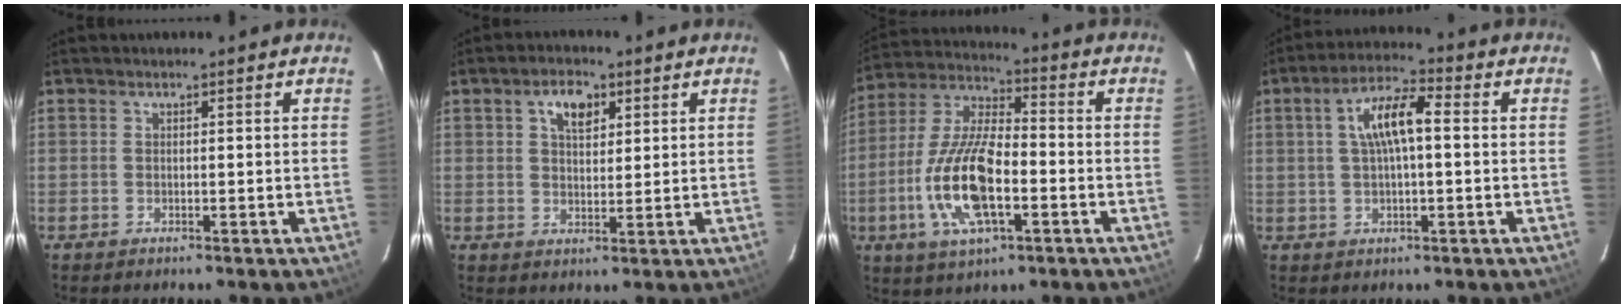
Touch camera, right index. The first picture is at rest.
{"total": 5.3, "force": [2.4, 2.9, 3.7], "torque": [-0.060, 0.013, 0.043]}
{"total": 16.4, "force": [-4.7, 6.2, 14.4], "torque": [-0.305, -0.004, -0.090]}
{"total": 8.2, "force": [1.1, 2.6, 7.7], "torque": [-0.143, 0.018, 0.021]}